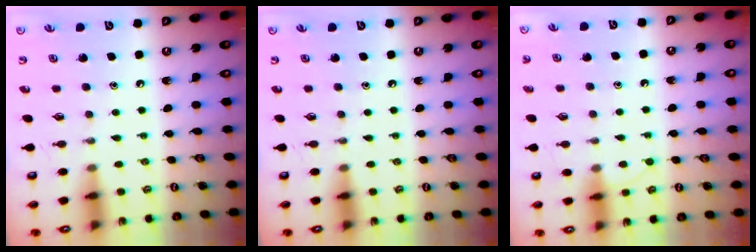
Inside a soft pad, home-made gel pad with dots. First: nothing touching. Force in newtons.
{"total": 0.0}
{"total": 5.3, "press": 5.3, "slide": 0.5}